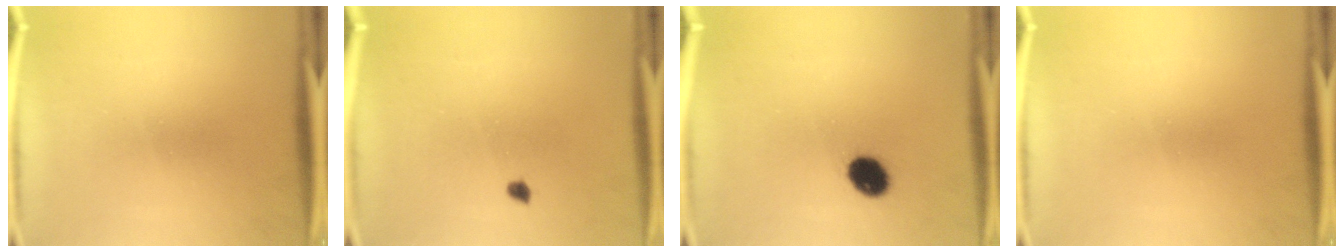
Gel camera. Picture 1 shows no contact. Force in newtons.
{"total": 1.1}
{"total": 7.2}
{"total": 0.0}